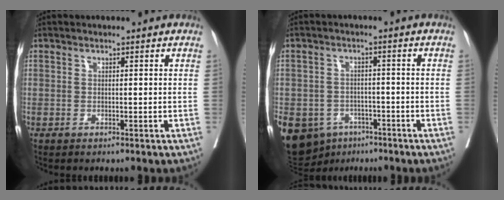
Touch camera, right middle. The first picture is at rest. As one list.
[{"total": 14.8, "force": [-7.6, 11.4, 5.6], "torque": [-0.150, 0.004, -0.099]}]